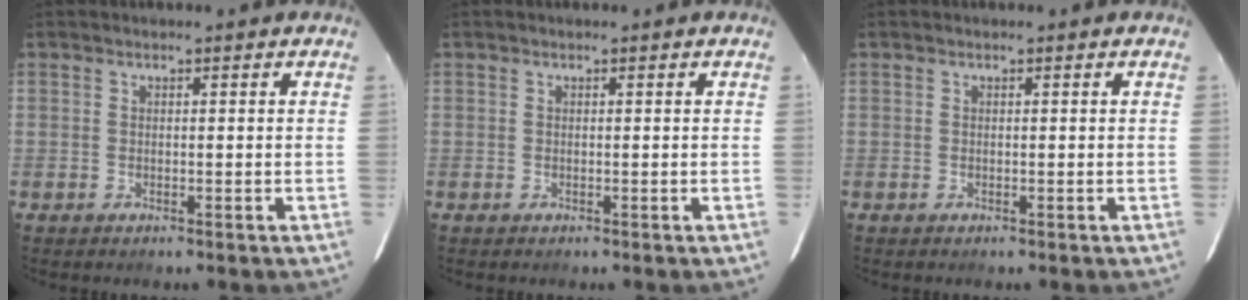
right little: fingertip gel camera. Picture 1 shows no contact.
{"total": 0.0}
{"total": 0.0}